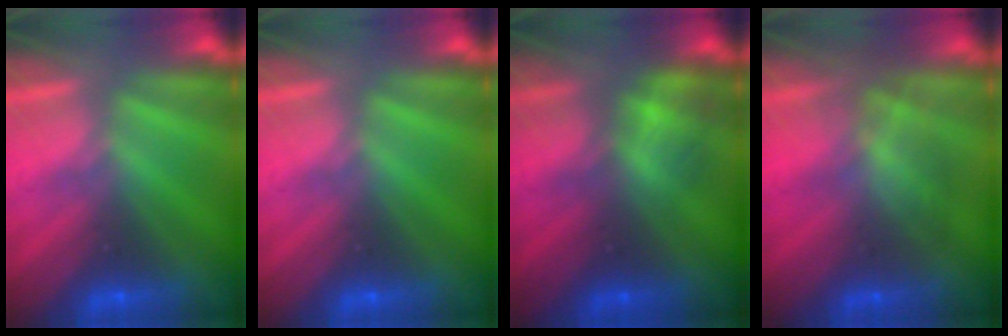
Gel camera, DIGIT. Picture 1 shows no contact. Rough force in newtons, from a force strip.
{"total": 0.0}
{"total": 2.3}
{"total": 2.8}